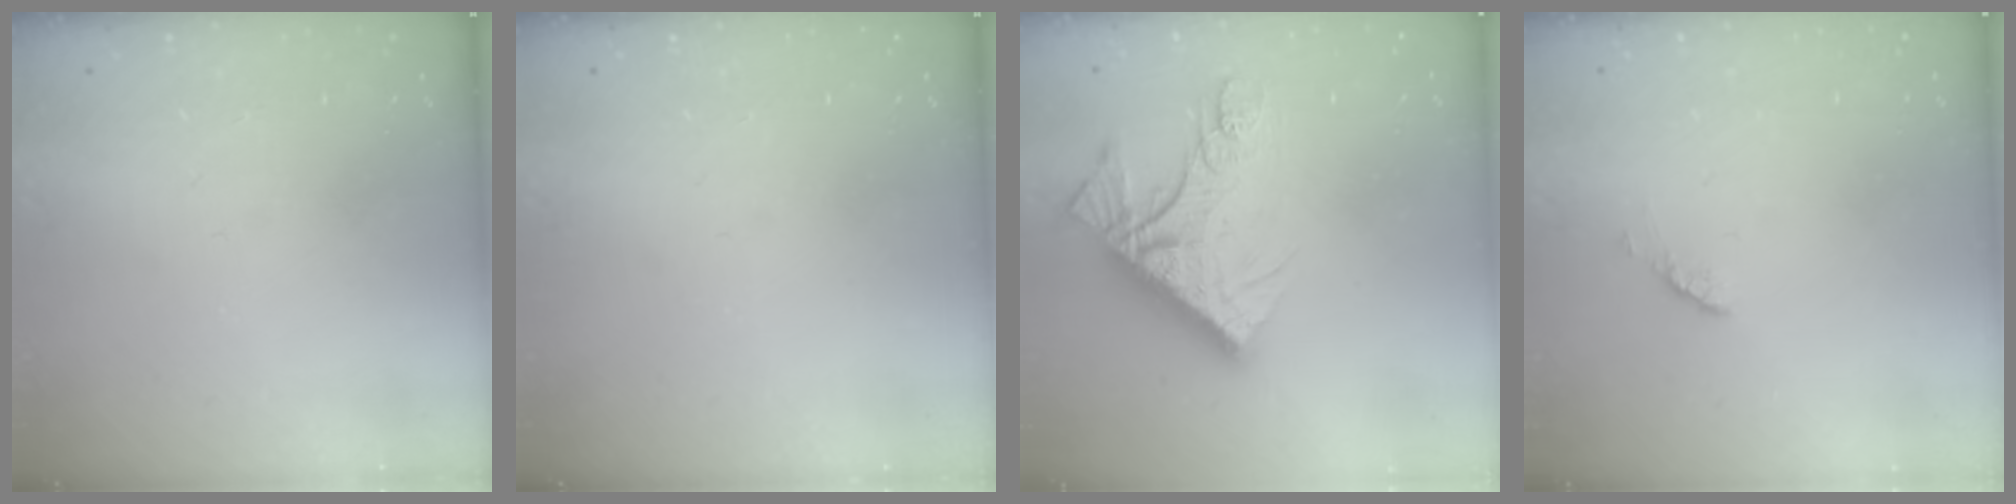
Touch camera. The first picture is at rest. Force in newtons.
{"total": 0.0}
{"total": 17.1, "press": 17.1, "slide": 0.9}
{"total": 2.7, "press": 2.7, "slide": 0.5}